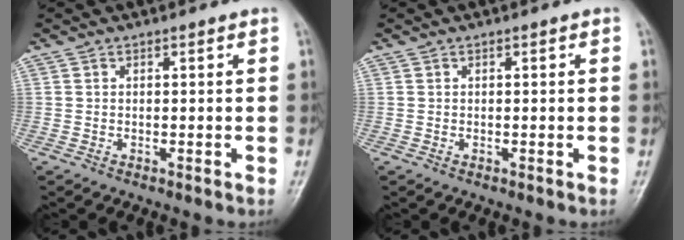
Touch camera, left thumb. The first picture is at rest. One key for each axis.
{"total": 0.0}